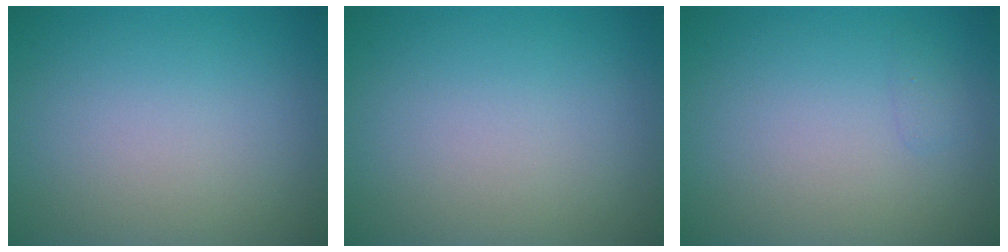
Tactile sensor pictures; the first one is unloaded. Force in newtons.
{"total": 0.0}
{"total": 0.6, "press": 0.6, "slide": 0.1}